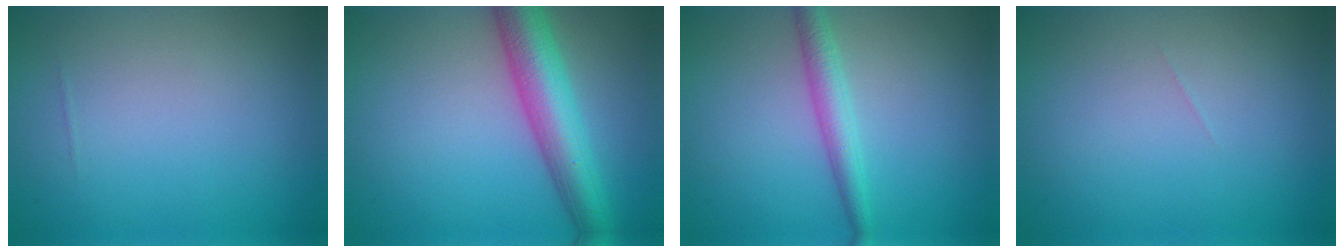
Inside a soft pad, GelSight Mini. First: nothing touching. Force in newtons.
{"total": 6.5, "press": 6.5, "slide": 0.1}
{"total": 2.7, "press": 2.7, "slide": 0.0}
{"total": 0.0}